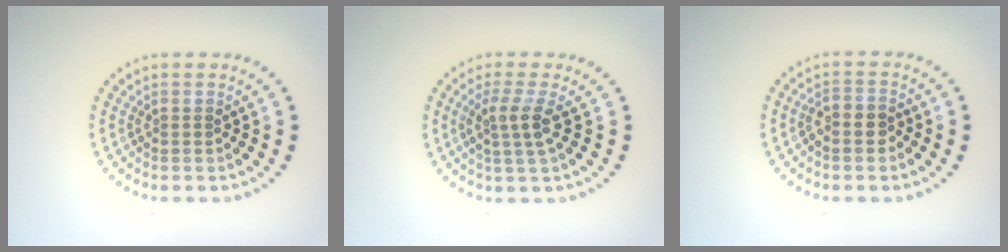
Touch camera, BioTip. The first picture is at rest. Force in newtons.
{"total": 2.6, "press": 2.0, "slide": 1.6}
{"total": 2.1, "press": 1.9, "slide": 0.9}